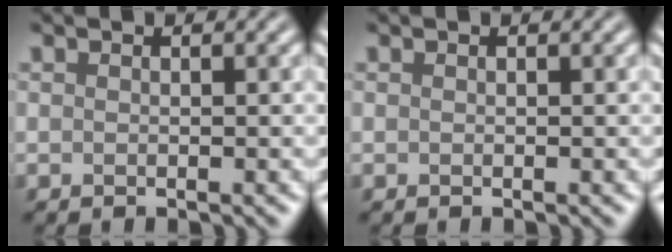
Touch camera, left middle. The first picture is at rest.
{"total": 0.0}